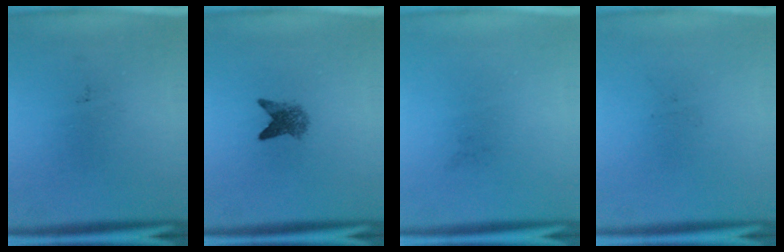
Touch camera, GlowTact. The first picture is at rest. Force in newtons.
{"total": 3.2}
{"total": 0.0}
{"total": 0.0}